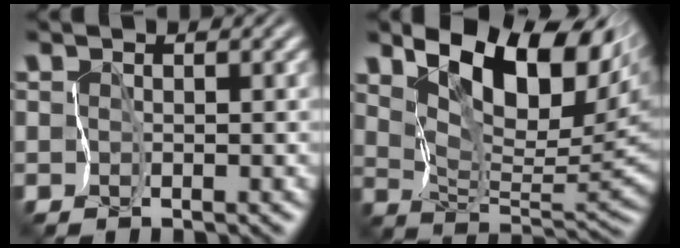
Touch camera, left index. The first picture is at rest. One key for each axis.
{"total": 10.8, "fx": 5.6, "fy": 4.9, "fz": 7.9, "tx": -0.128, "ty": 0.001, "tz": 0.101}